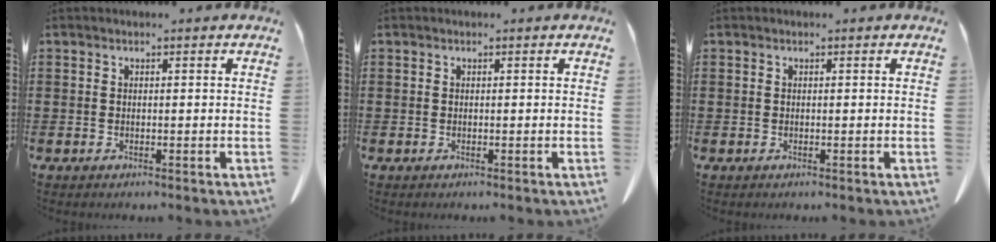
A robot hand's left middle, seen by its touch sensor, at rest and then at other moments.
{"total": 0.0}
{"total": 0.0}